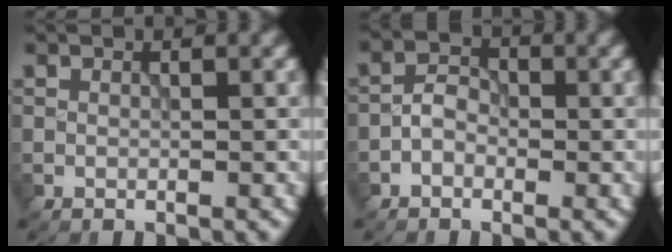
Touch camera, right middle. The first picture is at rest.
{"total": 2.0, "force": [-0.9, 1.4, 1.1], "torque": [-0.019, 0.008, -0.022]}